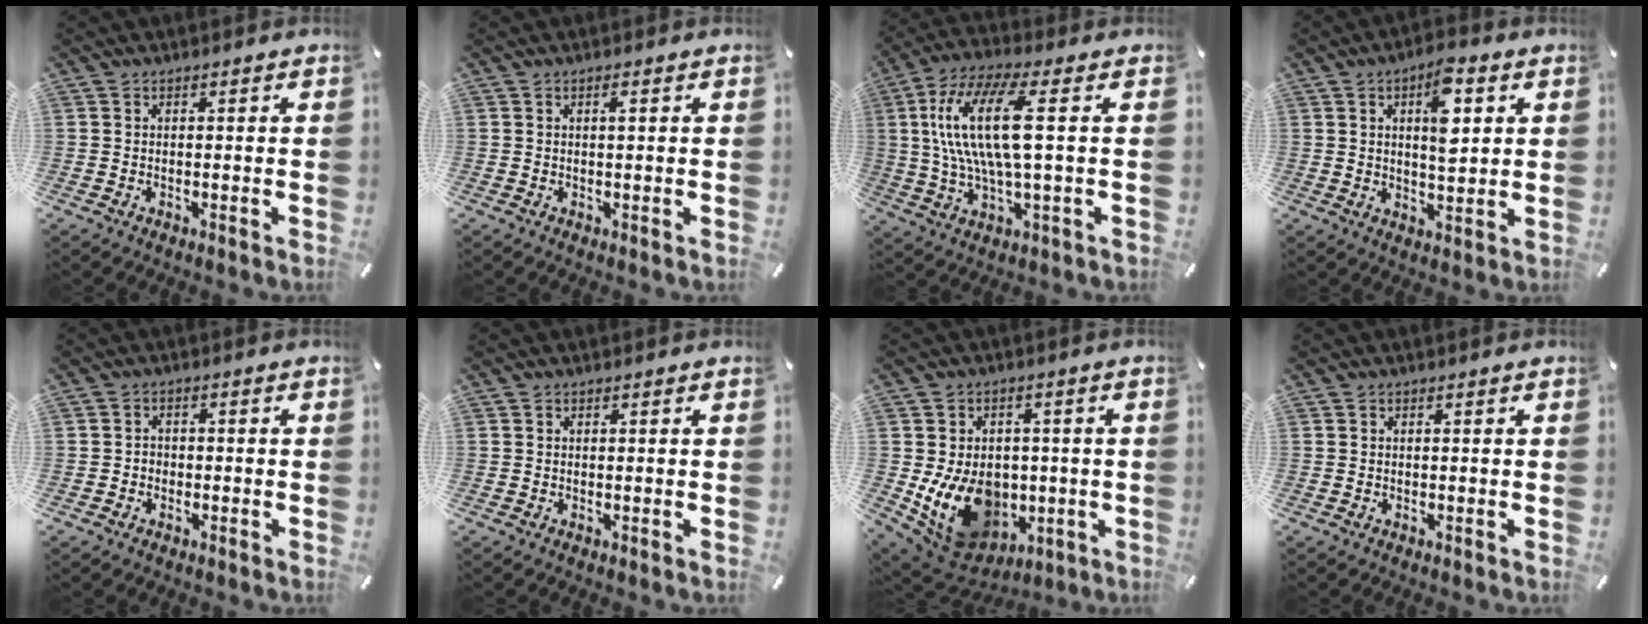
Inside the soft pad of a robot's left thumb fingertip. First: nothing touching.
{"total": 1.1, "force": [0.2, 0.1, 1.1], "torque": [-0.021, 0.001, 0.003]}
{"total": 16.8, "force": [2.8, 5.0, 15.8], "torque": [-0.344, -0.012, 0.034]}
{"total": 9.5, "force": [3.2, 4.2, 7.9], "torque": [-0.109, -0.011, 0.047]}
{"total": 2.3, "force": [-1.3, 1.8, 0.4], "torque": [-0.007, 0.012, -0.030]}
{"total": 0.0}
{"total": 14.6, "force": [-2.0, 12.0, 8.2], "torque": [-0.158, -0.007, -0.022]}
{"total": 0.0}